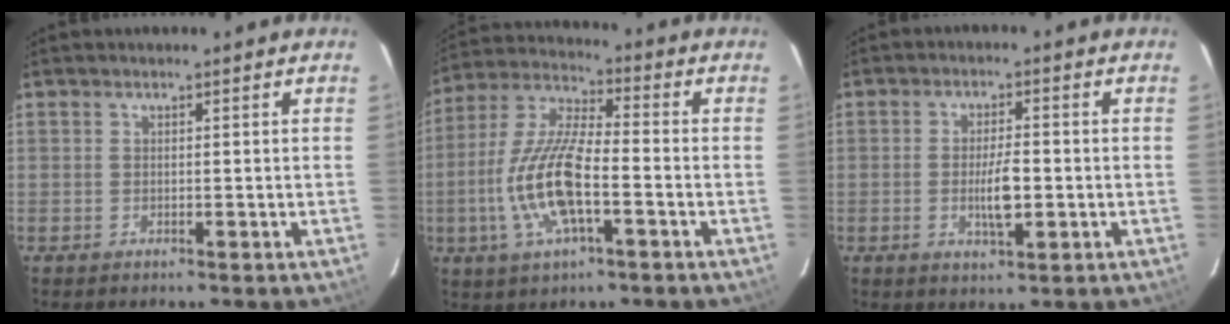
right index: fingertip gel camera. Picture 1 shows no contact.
{"total": 14.5, "force": [-4.2, 4.6, 13.1], "torque": [-0.275, -0.003, -0.084]}
{"total": 5.8, "force": [-1.1, 1.9, 5.4], "torque": [-0.099, -0.004, -0.016]}